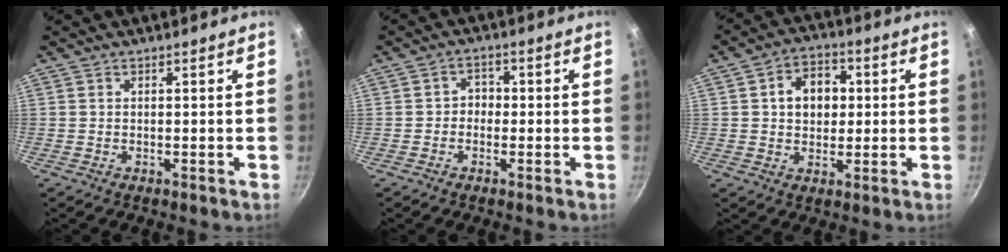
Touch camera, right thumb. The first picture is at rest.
{"total": 2.6, "force": [-0.7, 2.3, 1.1], "torque": [0.004, 0.011, -0.017]}
{"total": 8.6, "force": [1.3, 6.6, 5.4], "torque": [-0.050, 0.008, 0.014]}